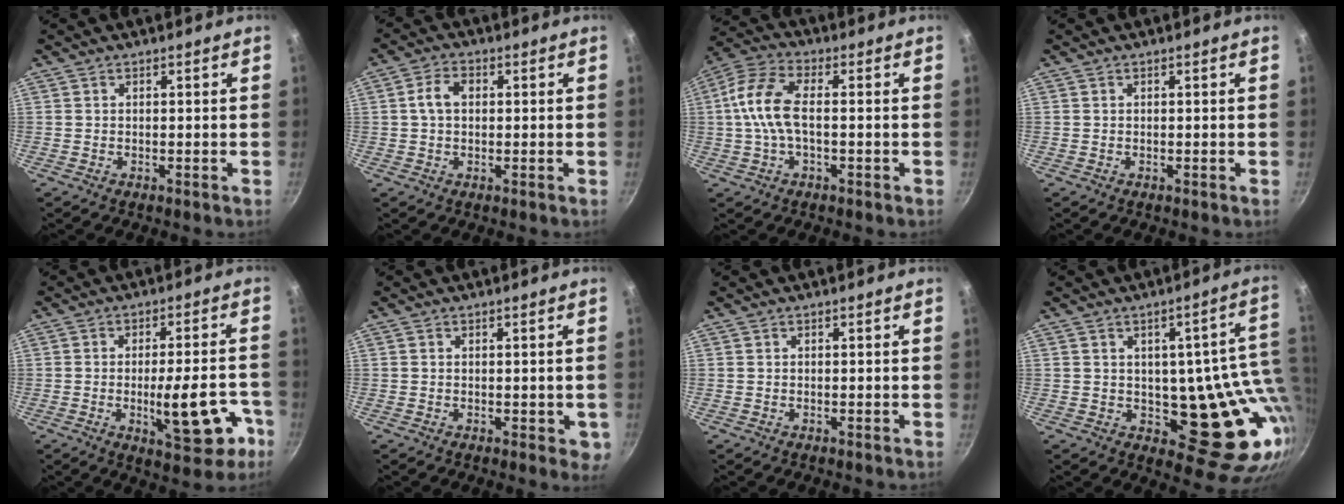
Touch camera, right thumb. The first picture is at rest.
{"total": 4.6, "force": [0.6, 3.2, 3.3], "torque": [-0.053, 0.012, 0.004]}
{"total": 10.1, "force": [-0.2, 5.0, 8.8], "torque": [-0.191, 0.027, -0.019]}
{"total": 0.0}
{"total": 14.6, "force": [-5.1, 5.6, 12.5], "torque": [-0.127, 0.027, -0.061]}
{"total": 3.5, "force": [-0.6, 1.9, 2.9], "torque": [-0.027, -0.006, -0.007]}
{"total": 0.0}
{"total": 16.9, "force": [1.5, 9.6, 13.8], "torque": [-0.102, -0.032, 0.032]}